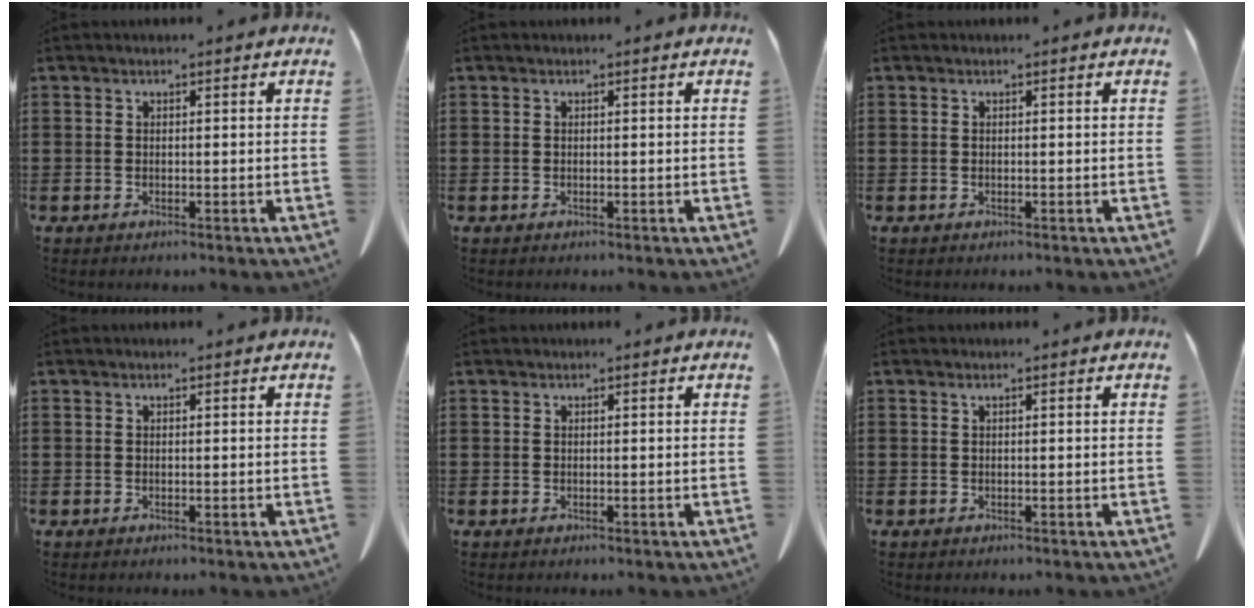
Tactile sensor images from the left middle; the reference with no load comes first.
{"total": 0.0}
{"total": 0.0}
{"total": 0.0}
{"total": 0.0}
{"total": 0.0}